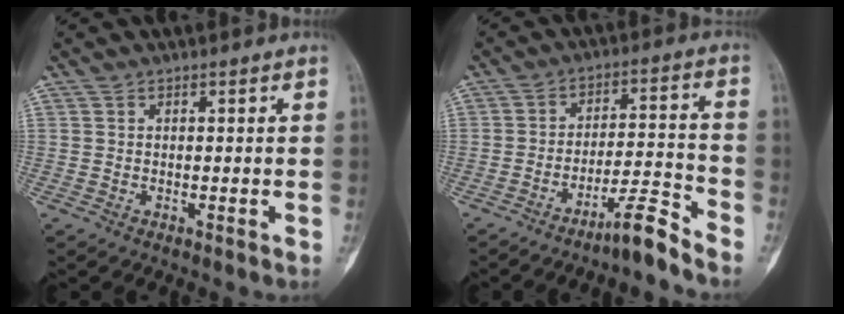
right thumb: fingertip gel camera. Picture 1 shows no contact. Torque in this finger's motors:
{"motor_torque": [2.00, 0.36, 0.50, -1.17, 0.20]}